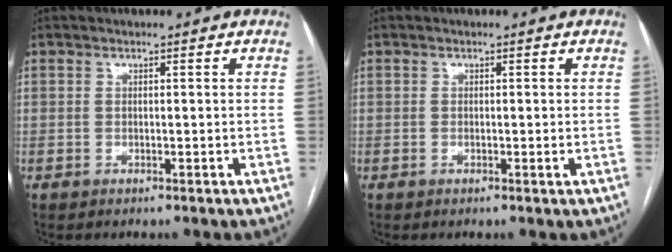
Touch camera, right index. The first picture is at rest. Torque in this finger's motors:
{"motor_torque": [-0.20, -0.01, 0.07, -0.01]}